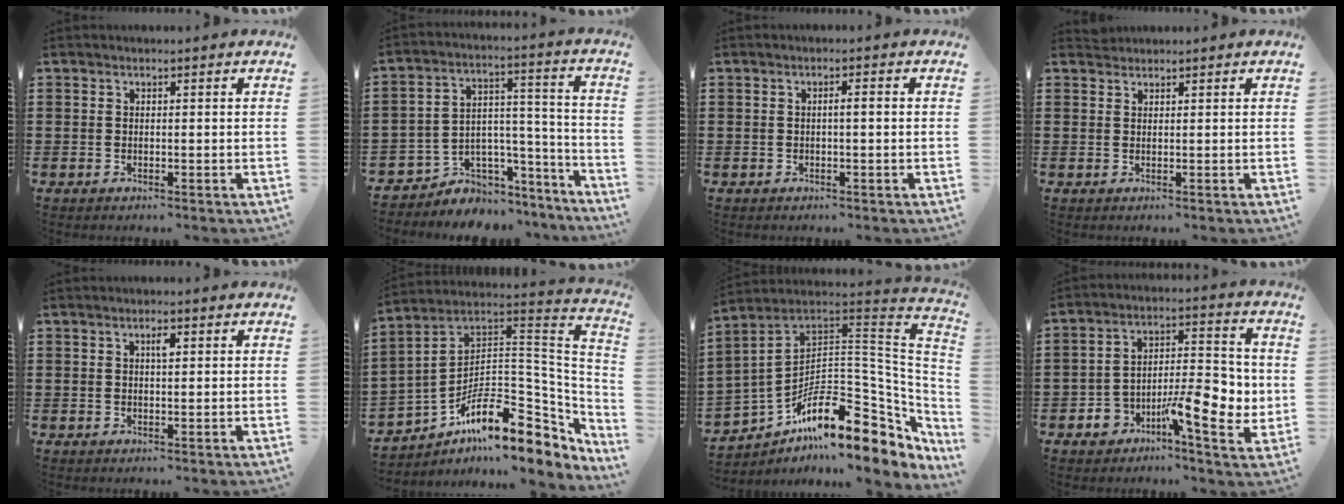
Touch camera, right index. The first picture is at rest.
{"total": 4.5, "force": [-2.5, 3.7, -0.3], "torque": [-0.016, -0.009, -0.049]}
{"total": 1.3, "force": [-0.1, 0.1, 1.3], "torque": [-0.022, 0.000, -0.003]}
{"total": 1.1, "force": [1.0, 0.4, -0.2], "torque": [0.003, 0.002, 0.021]}
{"total": 1.9, "force": [0.6, 0.6, 1.7], "torque": [-0.027, 0.003, 0.007]}
{"total": 12.8, "force": [-6.8, 6.7, 8.5], "torque": [-0.138, 0.001, -0.122]}
{"total": 15.4, "force": [-8.8, 6.5, 10.9], "torque": [-0.189, 0.011, -0.160]}
{"total": 10.7, "force": [-3.7, 4.9, 8.8], "torque": [-0.133, 0.006, -0.060]}